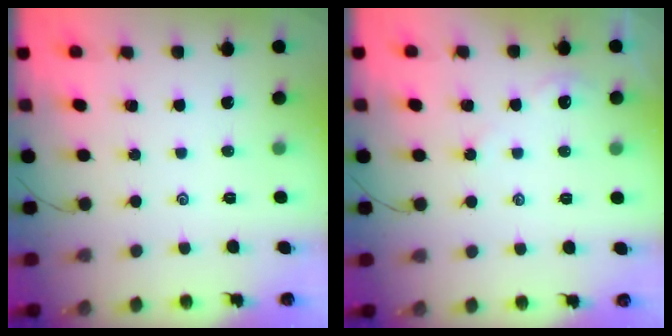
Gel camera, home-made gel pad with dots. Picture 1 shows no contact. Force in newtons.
{"total": 1.4, "press": 1.3, "slide": 0.4}